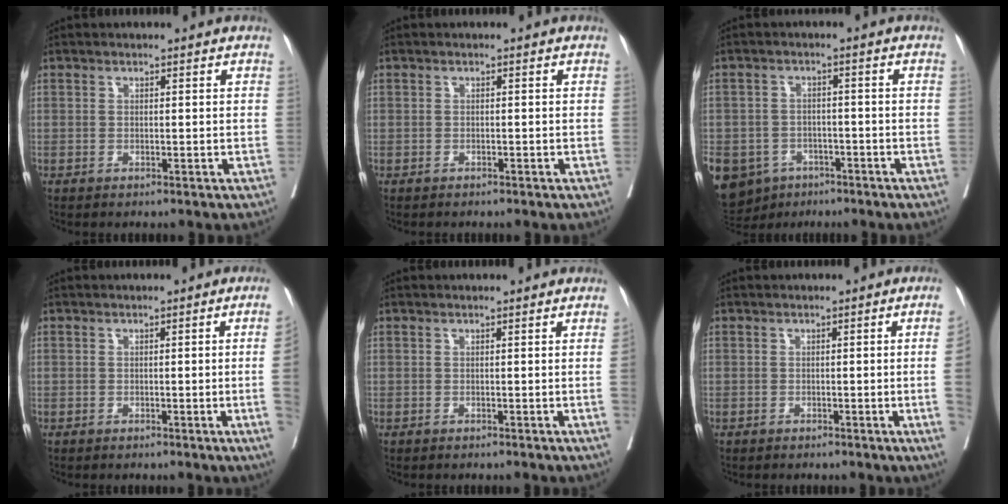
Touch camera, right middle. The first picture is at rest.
{"total": 0.8, "force": [-0.6, 0.5, 0.0], "torque": [-0.006, 0.003, -0.010]}
{"total": 13.4, "force": [-7.7, 10.0, 4.4], "torque": [-0.127, -0.003, -0.106]}
{"total": 4.6, "force": [-0.8, -0.6, 4.5], "torque": [-0.054, 0.000, -0.008]}
{"total": 1.2, "force": [-0.3, -0.5, 1.0], "torque": [-0.008, 0.001, -0.005]}
{"total": 5.6, "force": [-1.1, -1.6, 5.2], "torque": [-0.061, -0.007, -0.014]}